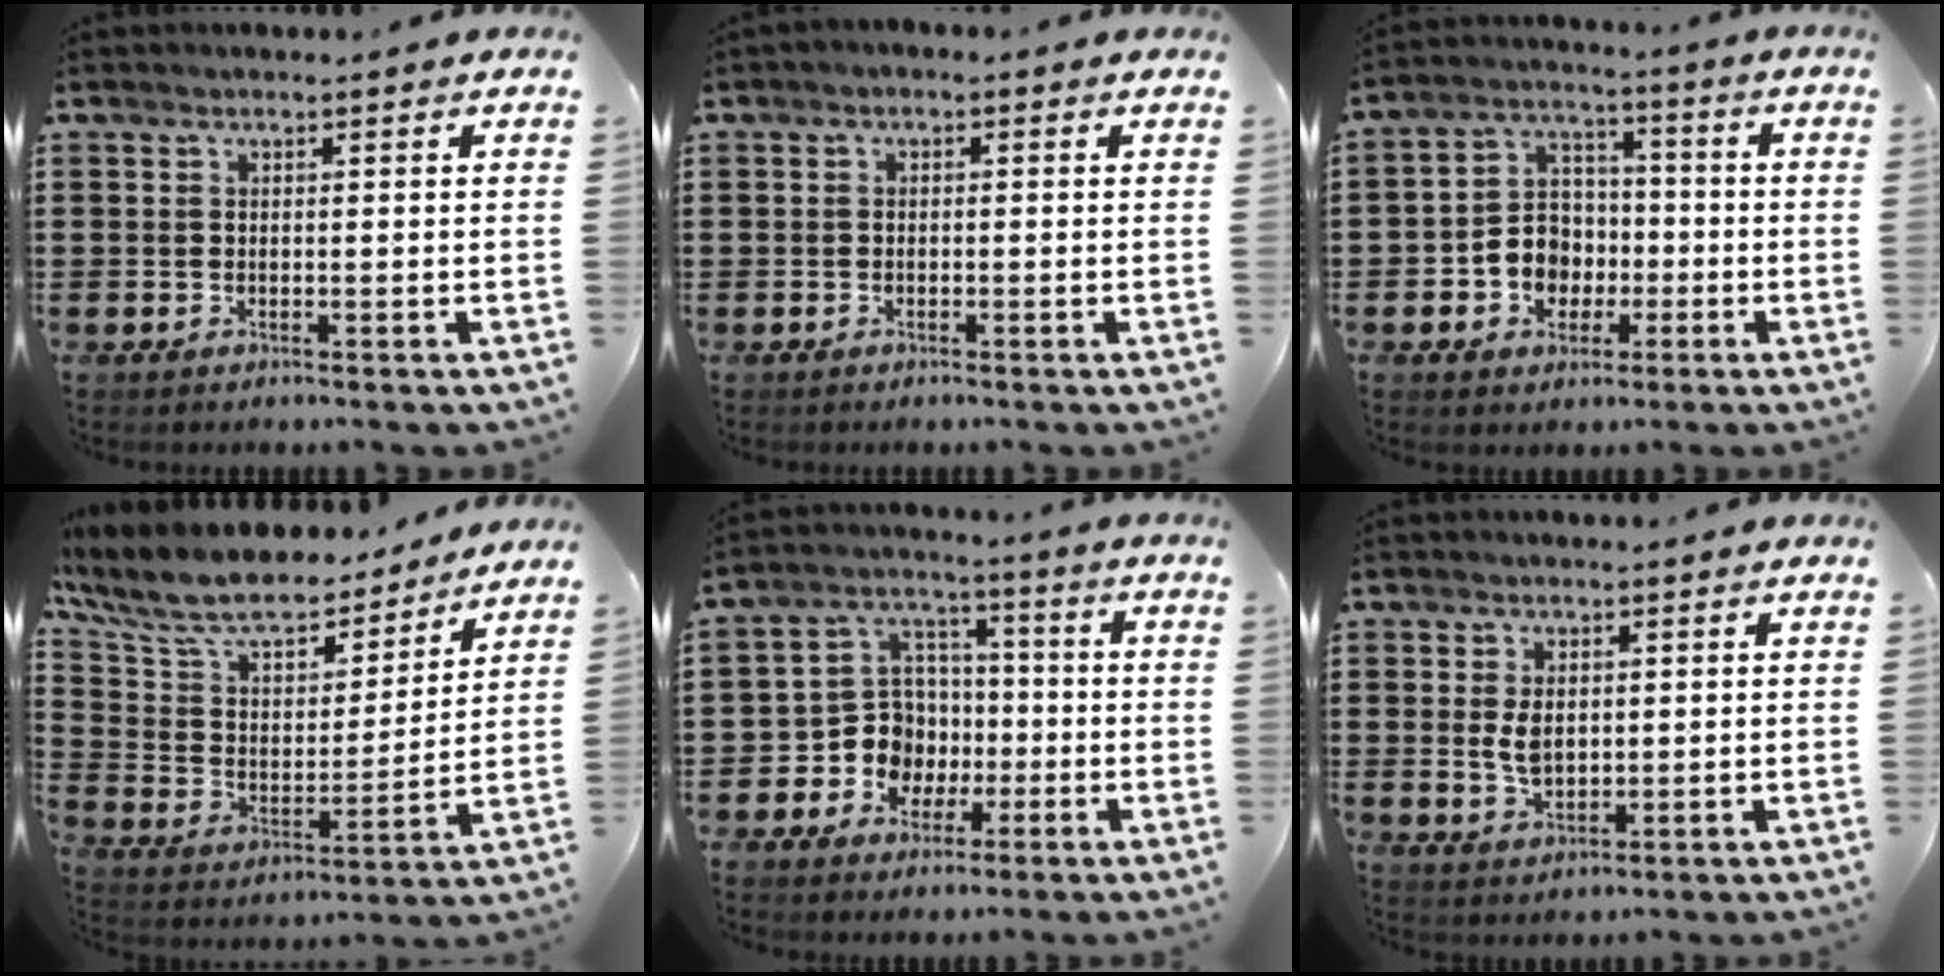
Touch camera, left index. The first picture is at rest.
{"total": 0.7, "force": [-0.5, 0.3, 0.3], "torque": [-0.008, -0.003, -0.010]}
{"total": 6.6, "force": [-2.1, 5.9, 2.2], "torque": [-0.062, 0.021, -0.039]}
{"total": 9.9, "force": [8.5, 2.8, 4.2], "torque": [-0.124, -0.055, 0.146]}
{"total": 8.9, "force": [-2.0, 8.2, 2.8], "torque": [-0.101, 0.011, -0.036]}
{"total": 3.9, "force": [0.5, 2.4, 3.0], "torque": [-0.070, 0.004, 0.006]}